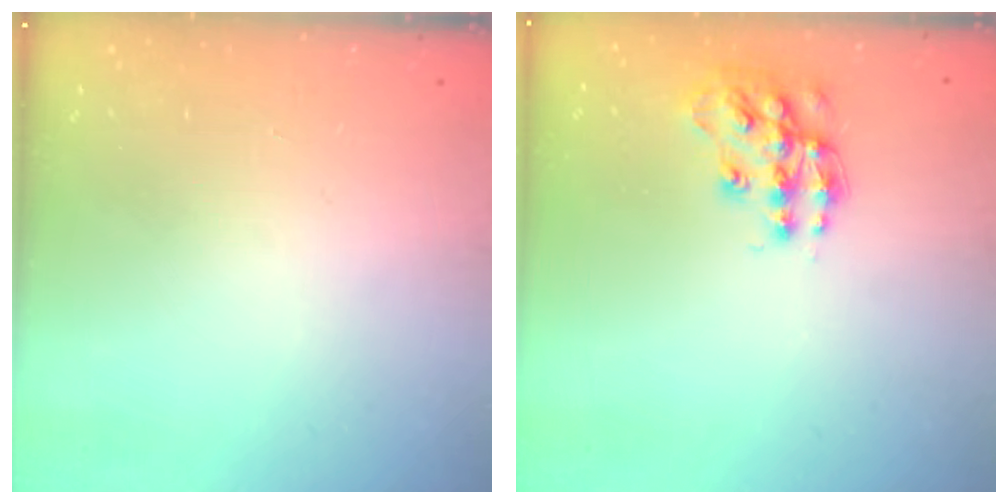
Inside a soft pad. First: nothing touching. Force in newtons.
{"total": 13.3, "press": 13.3, "slide": 0.7}